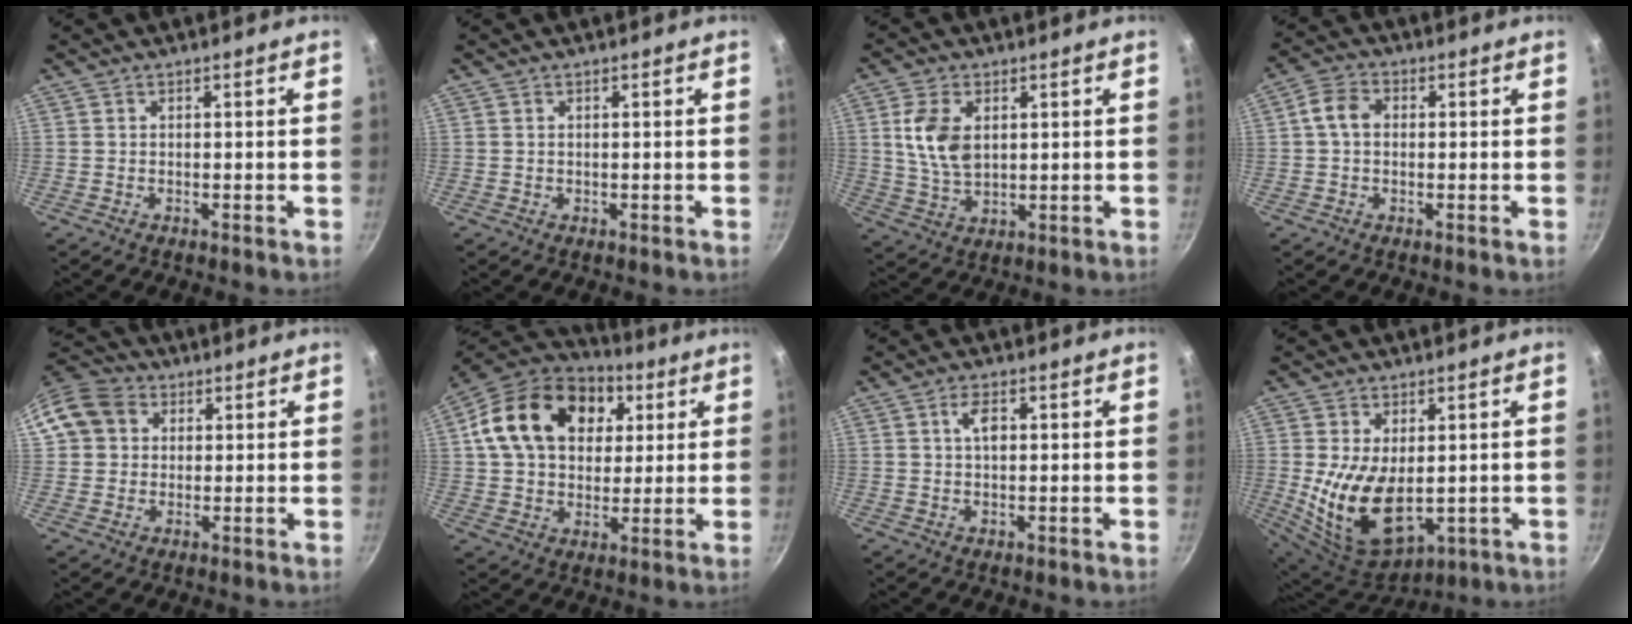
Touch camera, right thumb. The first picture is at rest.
{"total": 0.0}
{"total": 8.9, "force": [2.1, 5.5, 6.7], "torque": [-0.126, -0.013, 0.043]}
{"total": 4.9, "force": [0.3, 3.7, 3.2], "torque": [-0.056, 0.016, -0.005]}
{"total": 11.2, "force": [2.7, 9.6, 5.0], "torque": [-0.080, 0.023, 0.036]}
{"total": 22.3, "force": [6.5, 16.0, 14.1], "torque": [-0.226, 0.013, 0.103]}
{"total": 3.5, "force": [0.8, 1.7, 2.9], "torque": [-0.045, 0.003, 0.012]}
{"total": 14.7, "force": [-0.4, 8.8, 11.7], "torque": [-0.202, -0.024, 0.016]}